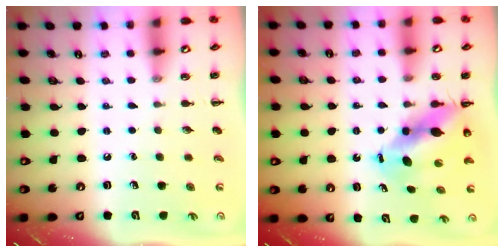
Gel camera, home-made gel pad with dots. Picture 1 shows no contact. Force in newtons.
{"total": 9.7, "press": 9.3, "slide": 2.6}